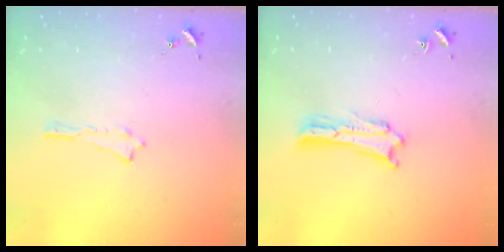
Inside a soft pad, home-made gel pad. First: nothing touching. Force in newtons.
{"total": 1.2, "press": 1.2, "slide": 0.2}